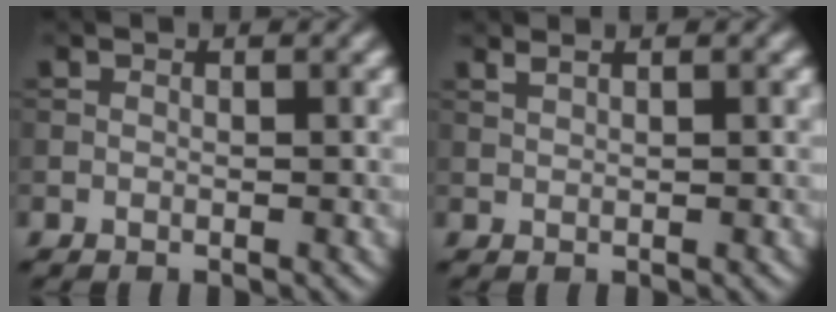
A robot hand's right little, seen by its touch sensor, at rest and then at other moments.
{"total": 1.4, "force": [1.1, 0.4, 0.8], "torque": [-0.009, 0.000, 0.012]}